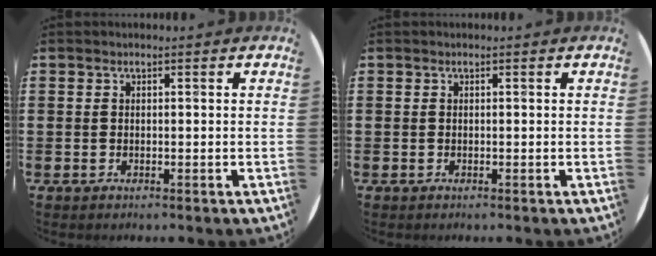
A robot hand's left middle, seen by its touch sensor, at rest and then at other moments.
{"total": 0.0}